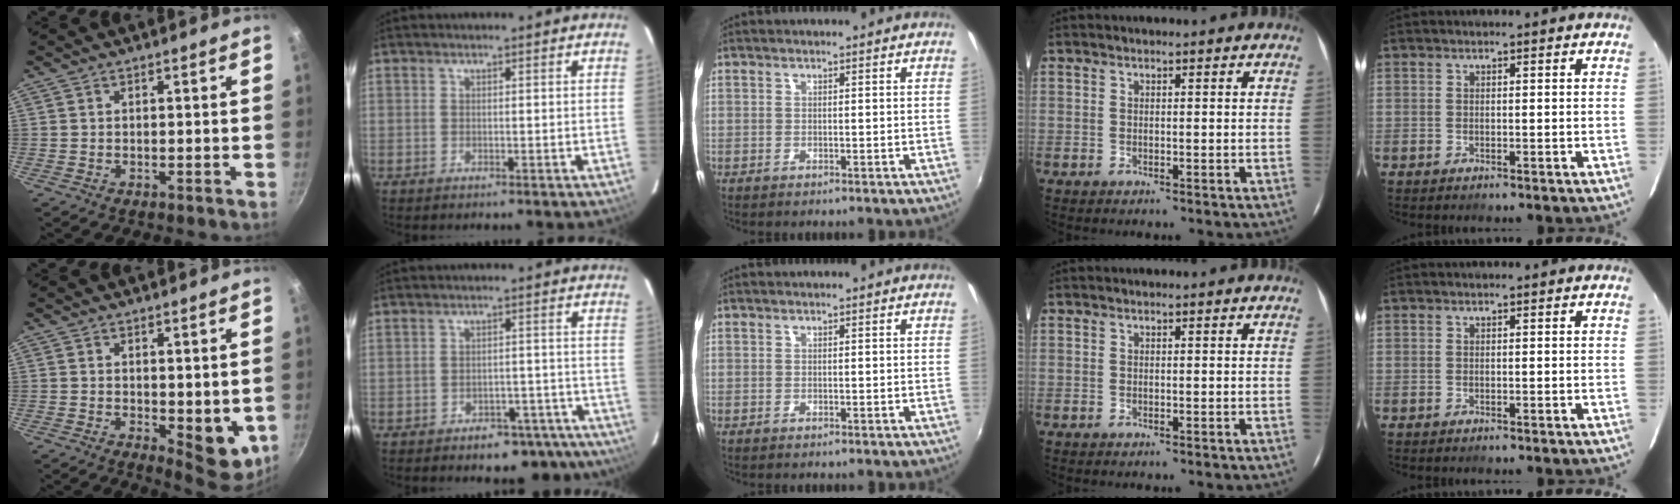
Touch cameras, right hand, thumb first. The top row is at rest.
{"thumb": {"total": 7.8, "force": [-0.3, 3.7, 6.9], "torque": [-0.063, -0.014, 0.005]}, "index": {"total": 13.2, "force": [-10.9, 6.4, 3.7], "torque": [-0.057, 0.034, -0.104]}}